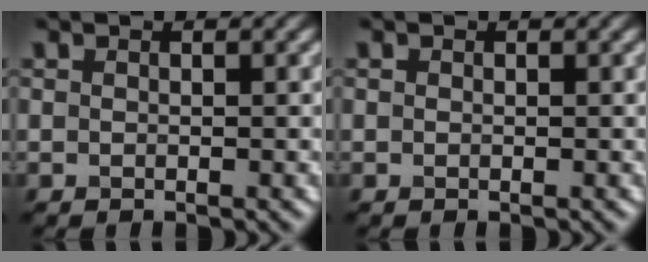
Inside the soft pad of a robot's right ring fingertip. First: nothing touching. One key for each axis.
{"total": 0.0}